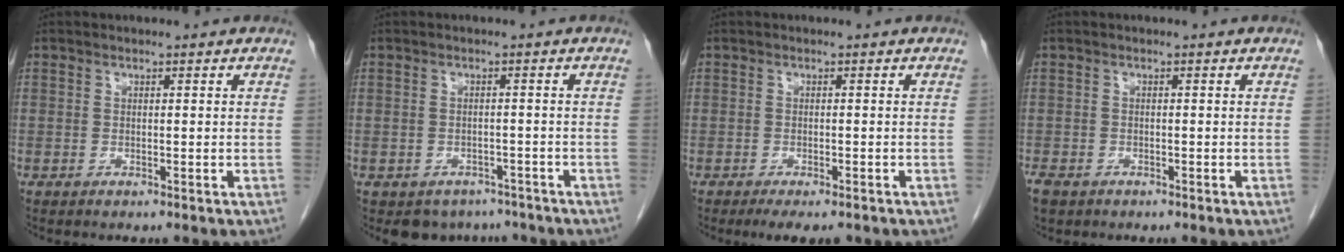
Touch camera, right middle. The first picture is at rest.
{"total": 5.0, "force": [-4.1, 2.8, 0.5], "torque": [0.004, 0.006, -0.053]}
{"total": 5.2, "force": [-3.9, 1.5, 3.0], "torque": [-0.039, -0.010, -0.055]}
{"total": 3.0, "force": [-2.2, 1.8, 1.1], "torque": [-0.022, -0.003, -0.033]}